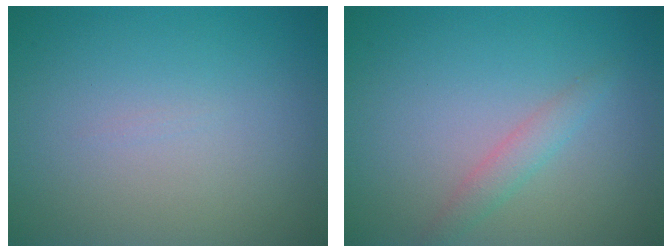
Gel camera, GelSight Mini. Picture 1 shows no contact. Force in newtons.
{"total": 1.6, "press": 1.6, "slide": 0.0}